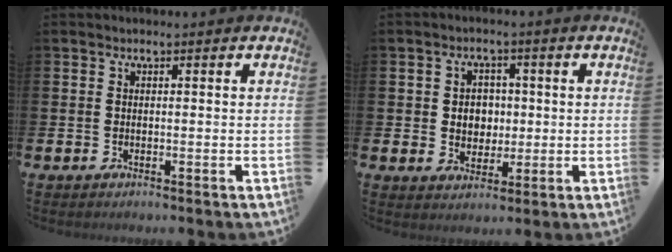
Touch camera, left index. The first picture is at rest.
{"total": 3.6, "force": [0.7, 3.3, 1.5], "torque": [-0.028, 0.009, 0.004]}